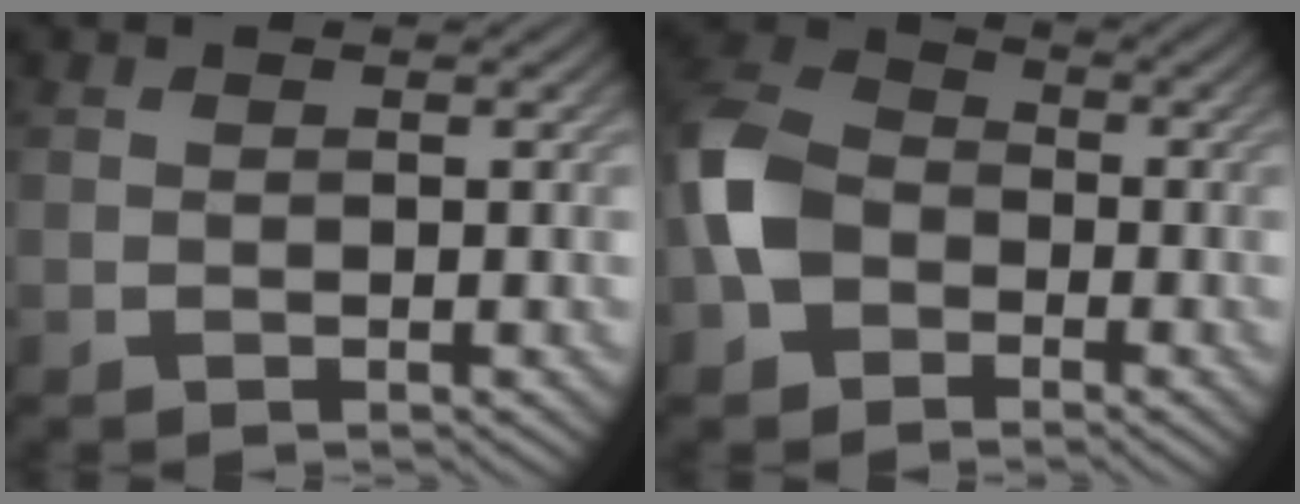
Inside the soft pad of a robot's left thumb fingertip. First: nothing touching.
{"total": 8.1, "force": [-2.6, 6.3, 4.4], "torque": [-0.111, 0.001, -0.078]}